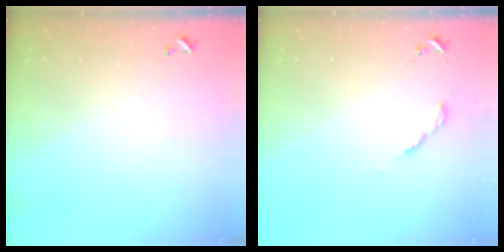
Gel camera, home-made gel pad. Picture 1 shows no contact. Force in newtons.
{"total": 3.1, "press": 3.1, "slide": 0.2}